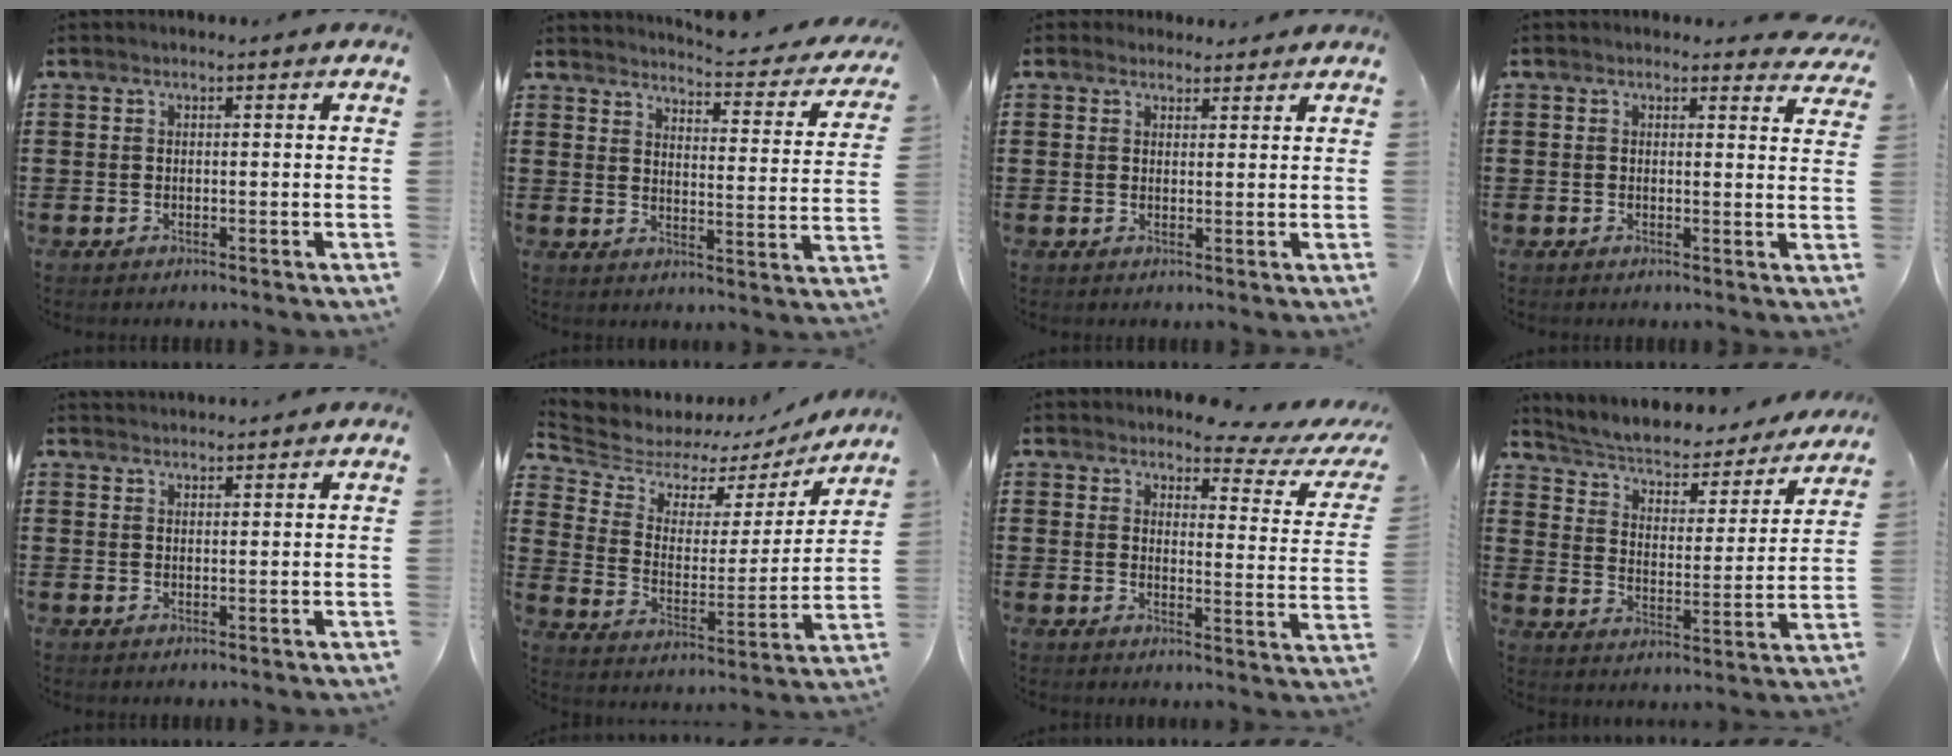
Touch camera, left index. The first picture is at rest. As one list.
[{"total": 3.5, "force": [3.4, -0.3, 1.0], "torque": [-0.032, -0.033, 0.050]}, {"total": 2.4, "force": [2.1, 1.1, 0.2], "torque": [-0.002, 0.000, 0.040]}, {"total": 1.5, "force": [1.3, 0.6, 0.3], "torque": [-0.004, -0.001, 0.023]}, {"total": 1.7, "force": [1.7, 0.0, -0.1], "torque": [-0.002, 0.000, 0.033]}, {"total": 5.9, "force": [5.3, 2.4, 0.7], "torque": [-0.053, -0.039, 0.089]}, {"total": 3.7, "force": [3.3, 0.6, 1.6], "torque": [-0.036, -0.021, 0.049]}, {"total": 3.6, "force": [2.8, 1.6, 1.6], "torque": [-0.051, -0.024, 0.036]}]